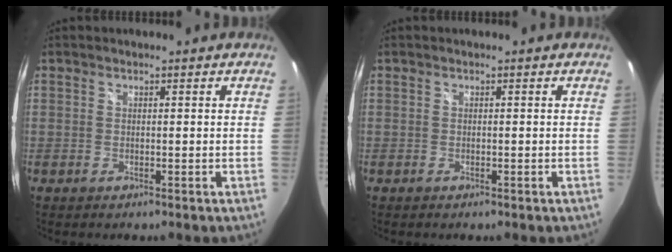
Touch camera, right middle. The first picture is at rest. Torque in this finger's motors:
{"motor_torque": [-0.35, 0.08, -0.01, 0.00]}